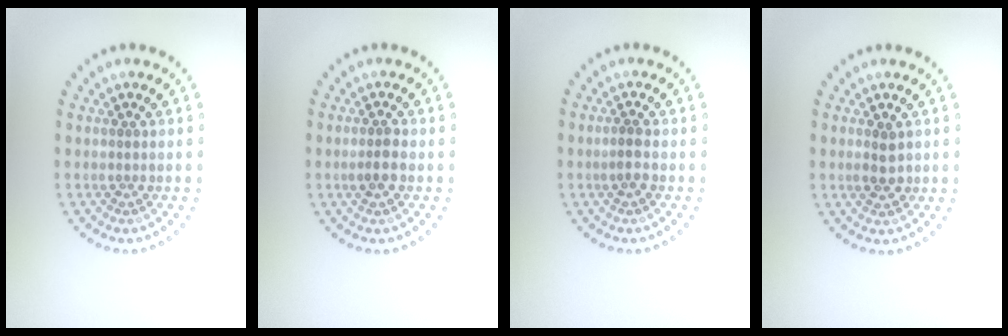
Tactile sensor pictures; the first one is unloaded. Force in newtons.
{"total": 1.5, "press": 1.5, "slide": 0.3}
{"total": 1.1, "press": 1.0, "slide": 0.4}
{"total": 1.6, "press": 1.6, "slide": 0.1}